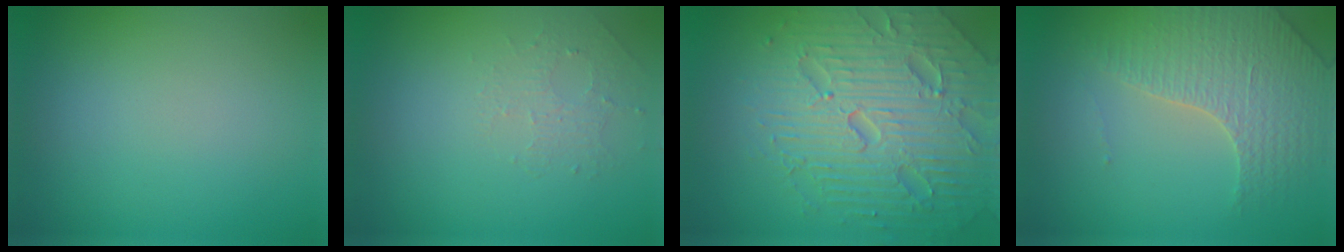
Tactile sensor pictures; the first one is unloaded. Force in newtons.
{"total": 1.3, "press": 0.7, "slide": 1.2}
{"total": 7.3, "press": 7.1, "slide": 1.5}
{"total": 3.6, "press": 3.4, "slide": 1.0}